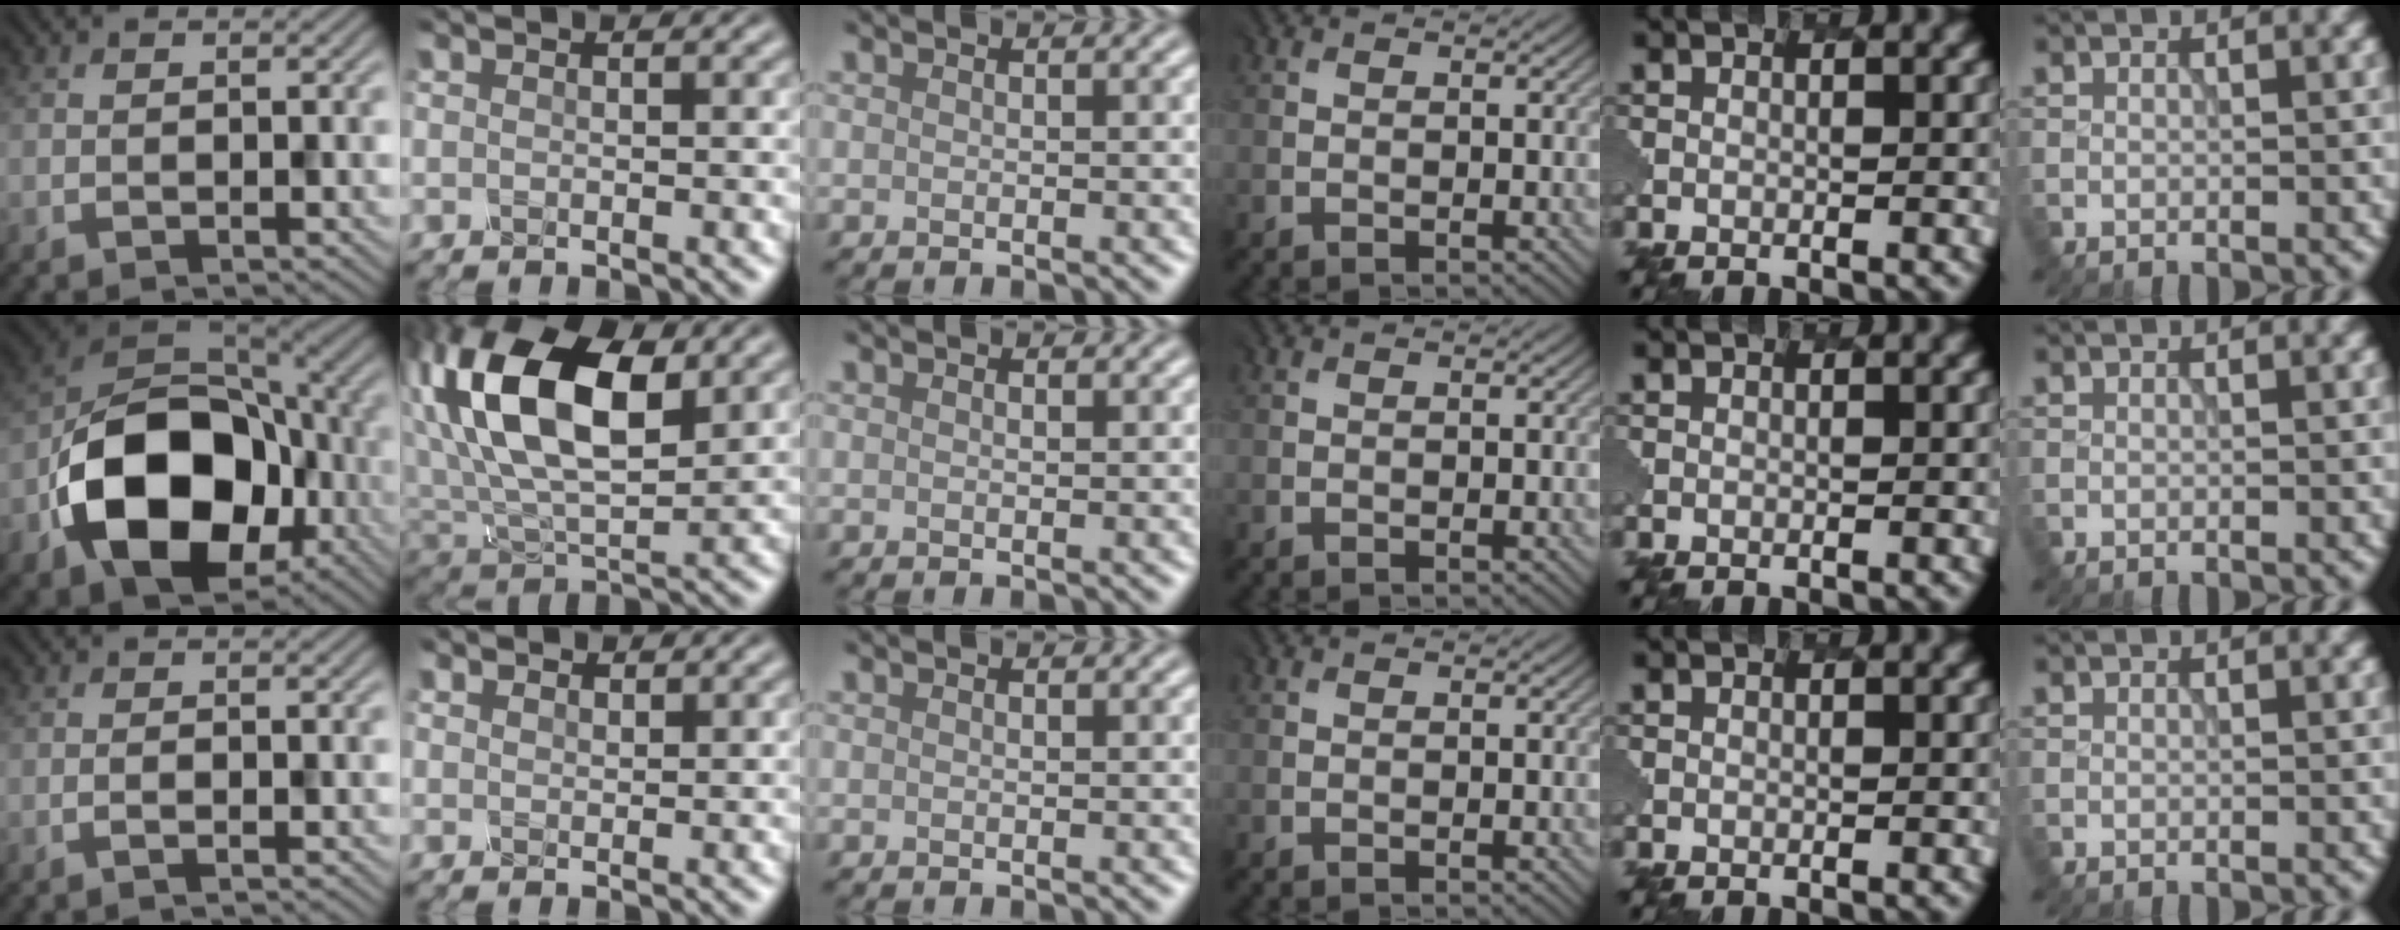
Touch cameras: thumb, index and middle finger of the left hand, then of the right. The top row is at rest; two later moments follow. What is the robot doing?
{"motion": "dispense", "object": "toothpaste"}